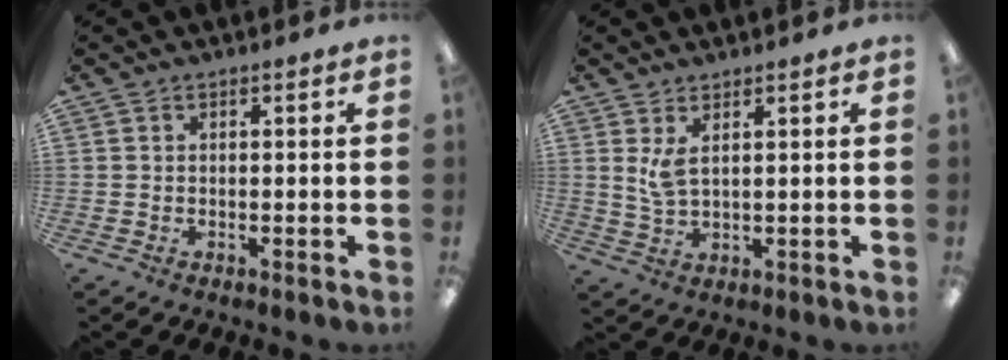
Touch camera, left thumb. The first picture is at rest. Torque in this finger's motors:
{"motor_torque": [-0.30, -0.03, -0.15, 0.12, 0.08]}